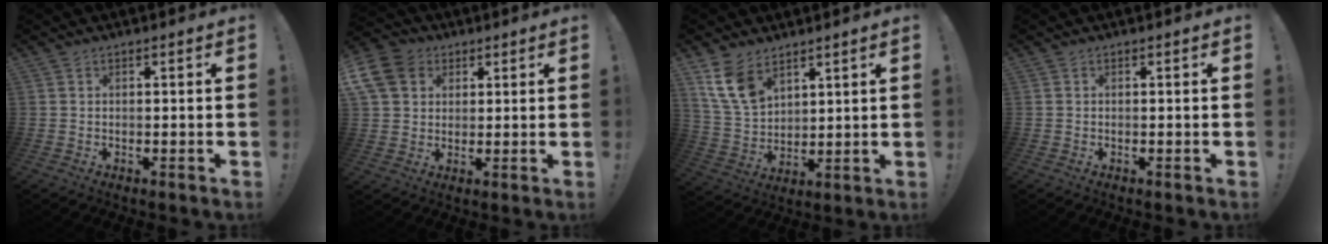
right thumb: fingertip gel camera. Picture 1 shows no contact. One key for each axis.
{"total": 10.9, "fx": 4.1, "fy": 8.8, "fz": 4.9, "tx": -0.097, "ty": -0.015, "tz": 0.085}
{"total": 11.4, "fx": 7.3, "fy": 6.9, "fz": 5.4, "tx": -0.108, "ty": -0.034, "tz": 0.149}
{"total": 0.0}